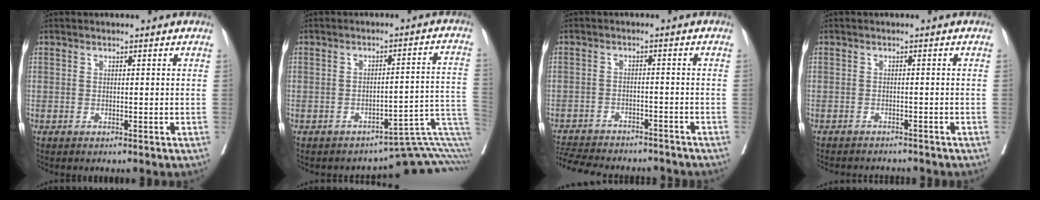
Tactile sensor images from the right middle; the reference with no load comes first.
{"total": 7.3, "force": [-5.3, 1.0, 4.8], "torque": [-0.045, 0.050, -0.057]}
{"total": 15.6, "force": [-14.1, 4.3, 5.2], "torque": [-0.129, -0.006, -0.194]}
{"total": 7.2, "force": [-6.8, 1.7, 1.8], "torque": [-0.022, -0.004, -0.086]}